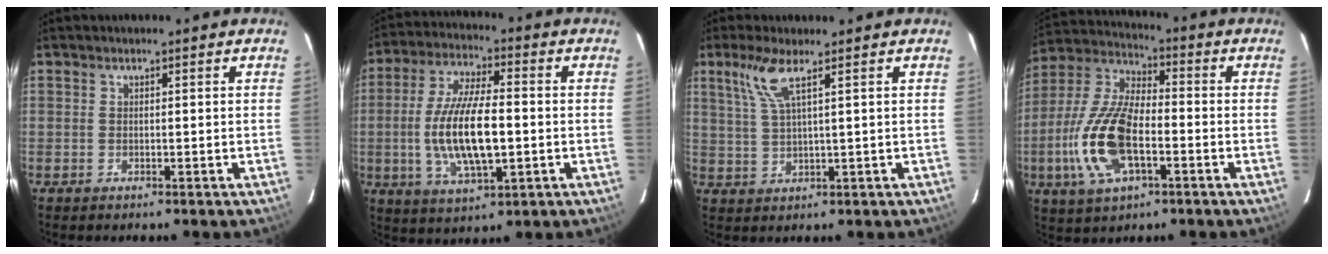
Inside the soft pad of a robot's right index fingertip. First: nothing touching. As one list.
[{"total": 14.8, "force": [-1.8, 5.1, 13.8], "torque": [-0.275, -0.004, -0.028]}, {"total": 5.5, "force": [3.0, 0.1, 4.6], "torque": [-0.101, 0.001, 0.068]}, {"total": 16.6, "force": [-4.6, 7.4, 14.2], "torque": [-0.312, -0.002, -0.088]}]